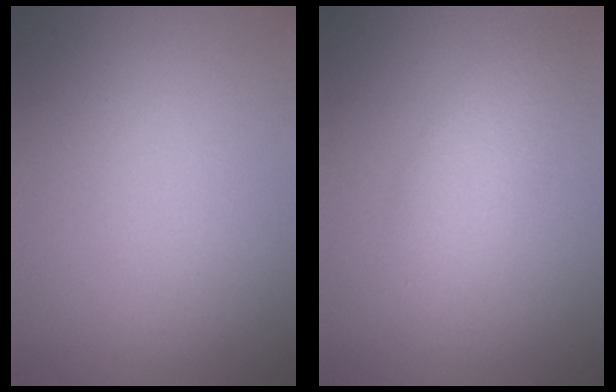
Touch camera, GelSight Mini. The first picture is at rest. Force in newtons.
{"total": 2.7, "press": 2.7, "slide": 0.0}